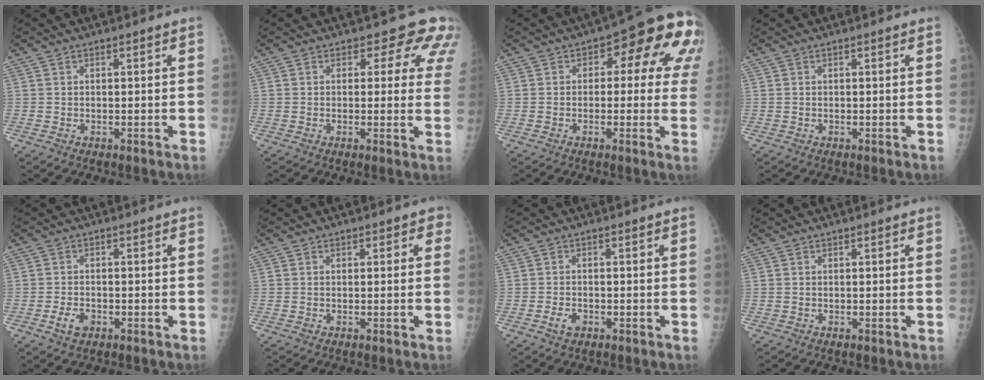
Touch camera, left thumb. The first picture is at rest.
{"total": 8.2, "force": [5.1, 5.0, 4.1], "torque": [-0.003, -0.016, 0.033]}
{"total": 14.0, "force": [3.4, 7.5, 11.3], "torque": [-0.081, 0.017, 0.026]}
{"total": 0.0}
{"total": 3.5, "force": [-1.7, 2.2, 2.1], "torque": [-0.035, 0.009, -0.030]}
{"total": 2.1, "force": [0.6, 1.6, 1.2], "torque": [0.012, 0.004, -0.001]}
{"total": 2.7, "force": [-1.4, 1.7, 1.5], "torque": [-0.025, 0.008, -0.024]}
{"total": 0.0}